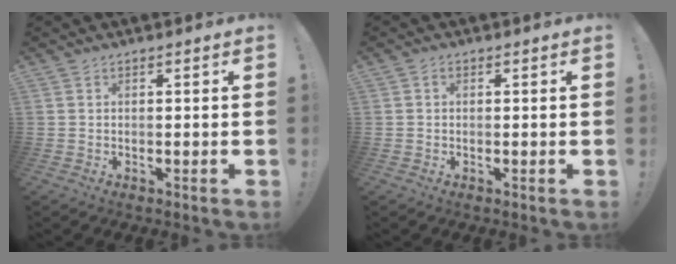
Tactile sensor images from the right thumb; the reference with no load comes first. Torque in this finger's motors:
{"motor_torque": [-0.25, 0.07, -0.10, 0.01, 0.07]}